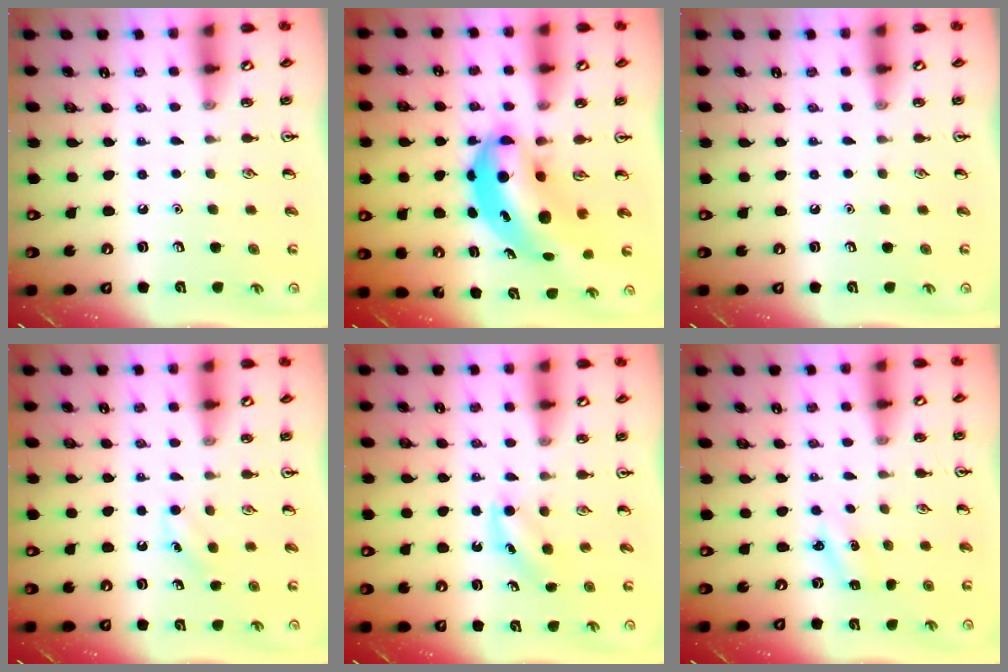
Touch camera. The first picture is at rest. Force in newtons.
{"total": 8.8, "press": 8.5, "slide": 2.3}
{"total": 0.0}
{"total": 3.4, "press": 3.2, "slide": 1.1}
{"total": 3.6, "press": 3.3, "slide": 1.4}
{"total": 2.2, "press": 2.1, "slide": 0.8}